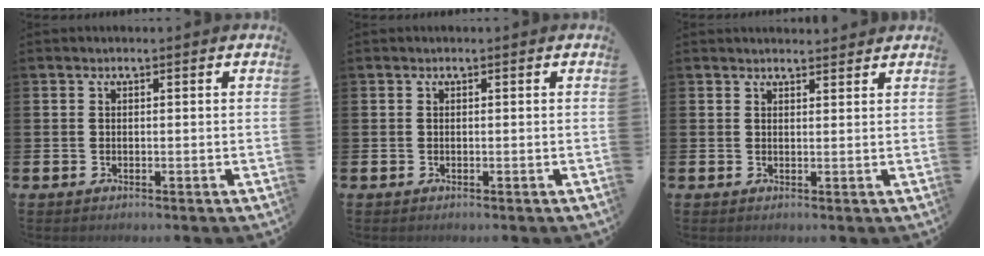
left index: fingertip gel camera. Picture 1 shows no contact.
{"total": 0.0}
{"total": 1.8, "force": [1.8, 0.3, 0.0], "torque": [0.004, -0.009, 0.030]}